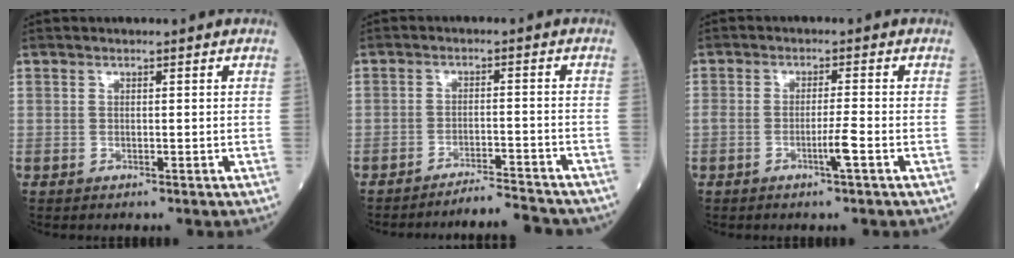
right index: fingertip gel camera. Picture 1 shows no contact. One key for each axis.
{"total": 6.7, "fx": -6.6, "fy": -0.3, "fz": 0.7, "tx": -0.006, "ty": 0.002, "tz": -0.102}
{"total": 3.0, "fx": -1.4, "fy": -0.4, "fz": 2.6, "tx": -0.049, "ty": -0.004, "tz": -0.027}